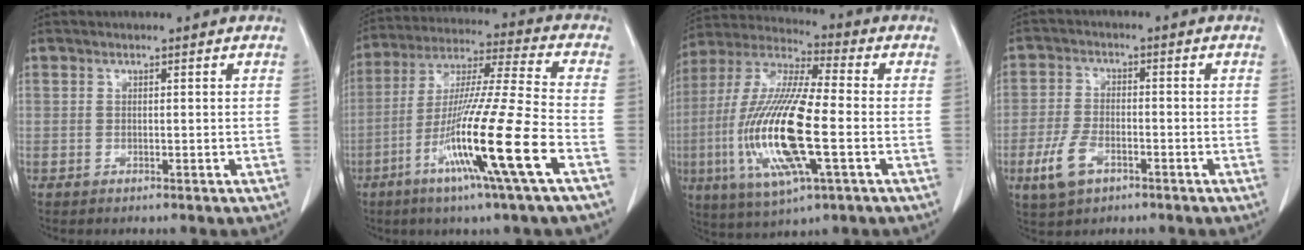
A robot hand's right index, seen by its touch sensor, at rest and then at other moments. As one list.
[{"total": 18.2, "force": [-7.1, -1.6, 16.7], "torque": [-0.327, -0.029, -0.135]}, {"total": 18.8, "force": [-3.8, 3.0, 18.1], "torque": [-0.388, -0.014, -0.069]}, {"total": 6.2, "force": [-3.0, 3.3, 4.4], "torque": [-0.100, -0.001, -0.052]}]